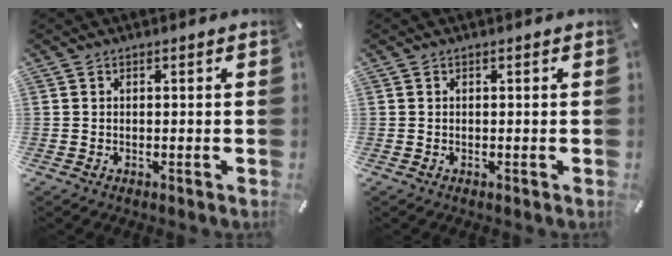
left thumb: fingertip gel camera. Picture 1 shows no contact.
{"total": 0.0}